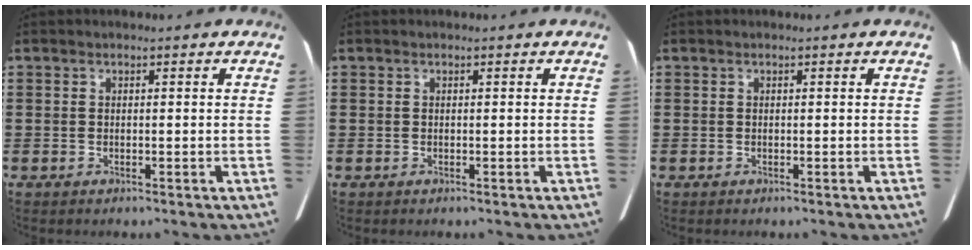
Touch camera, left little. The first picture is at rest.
{"total": 0.0}
{"total": 0.0}